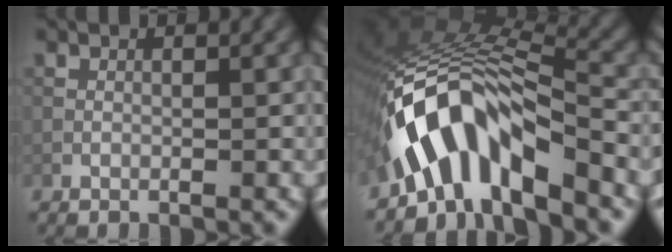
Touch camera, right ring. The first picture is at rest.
{"total": 9.9, "force": [-5.6, 3.6, 7.3], "torque": [-0.122, 0.013, -0.103]}